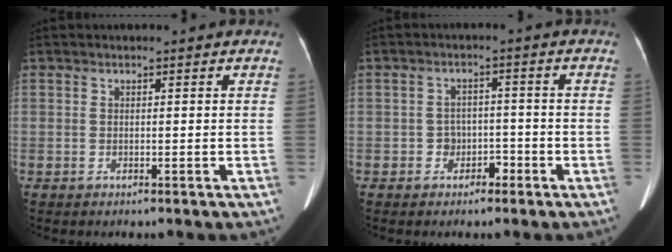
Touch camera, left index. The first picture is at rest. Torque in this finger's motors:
{"motor_torque": [-0.04, 0.06, 0.03, -0.01]}